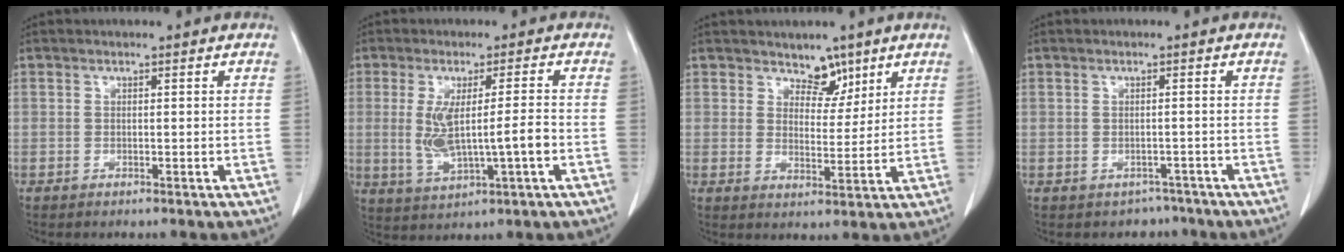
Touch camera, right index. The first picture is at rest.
{"total": 8.1, "force": [-0.8, 0.9, 8.0], "torque": [-0.159, -0.001, -0.007]}
{"total": 4.7, "force": [3.5, 2.6, 1.7], "torque": [-0.015, -0.006, 0.059]}
{"total": 2.3, "force": [-1.6, 1.6, -0.4], "torque": [0.004, 0.008, -0.020]}